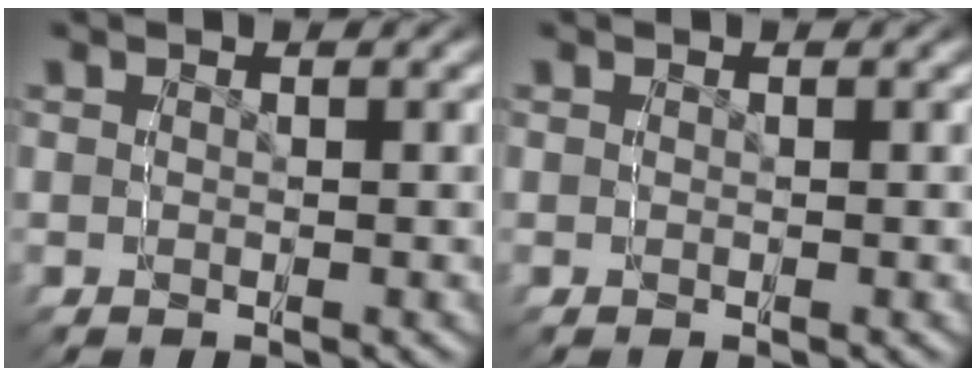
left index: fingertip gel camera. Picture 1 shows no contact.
{"total": 0.0}